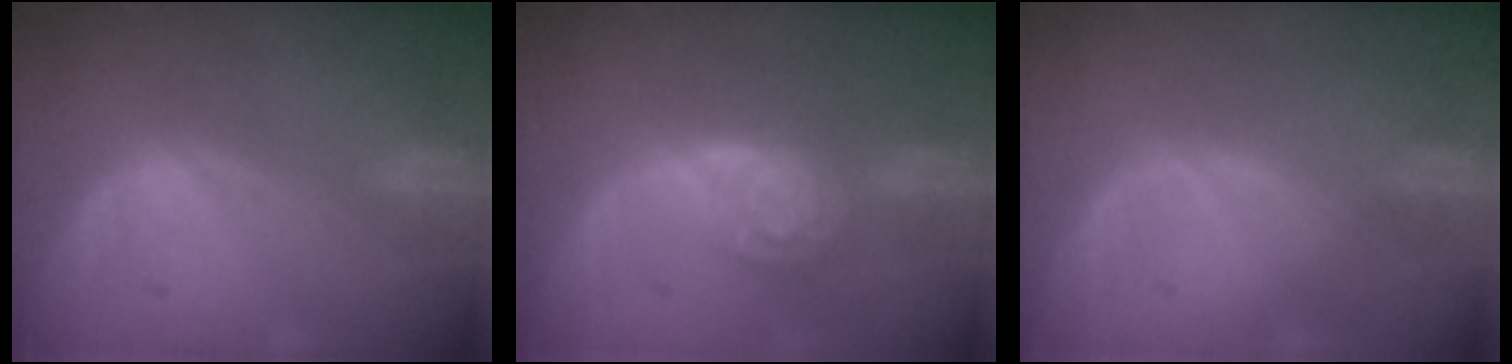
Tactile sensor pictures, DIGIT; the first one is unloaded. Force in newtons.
{"total": 6.7, "press": 6.7, "slide": 0.4}
{"total": 0.0}